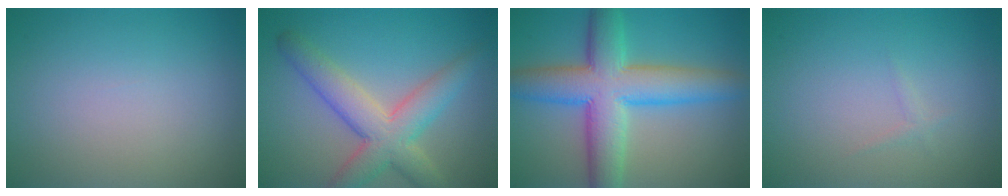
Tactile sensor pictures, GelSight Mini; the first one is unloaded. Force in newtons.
{"total": 6.2, "press": 6.2, "slide": 0.5}
{"total": 9.4, "press": 9.4, "slide": 0.2}
{"total": 0.5, "press": 0.5, "slide": 0.0}